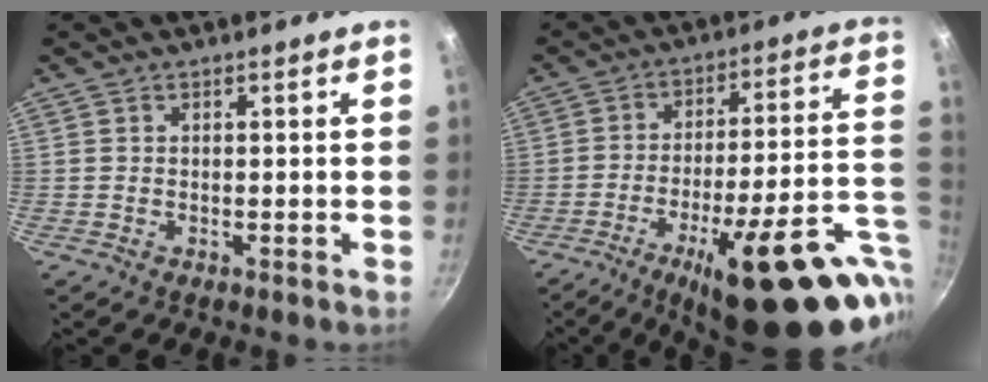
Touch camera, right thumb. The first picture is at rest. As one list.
[{"total": 26.5, "force": [-10.2, 7.6, 23.2], "torque": [-0.281, 0.026, -0.140]}]